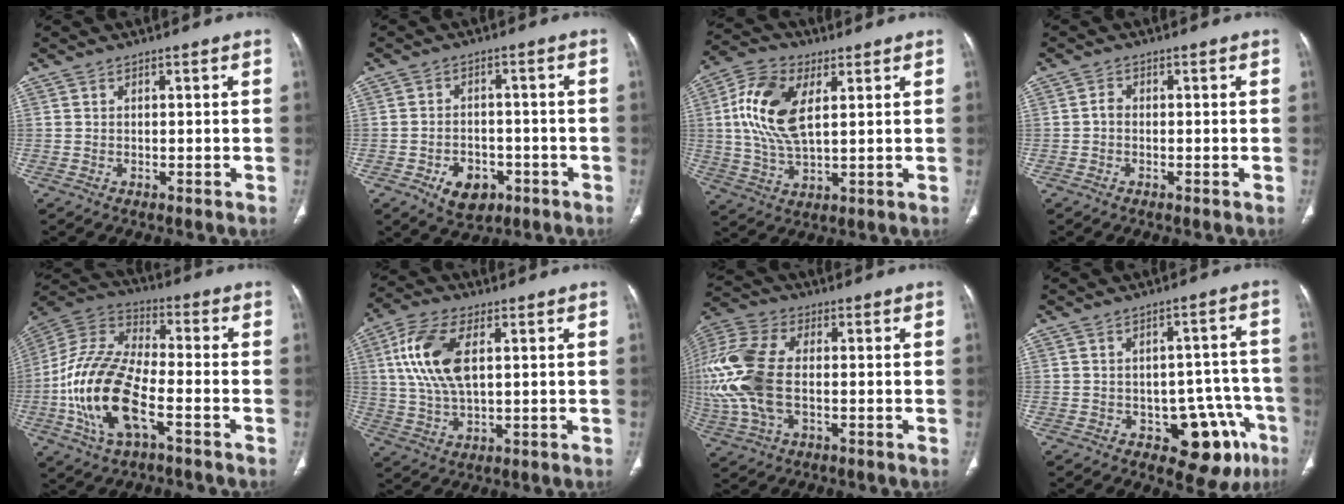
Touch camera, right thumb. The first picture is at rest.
{"total": 7.4, "force": [-3.4, 5.2, 3.9], "torque": [-0.041, 0.023, -0.045]}
{"total": 13.5, "force": [3.2, 7.1, 11.1], "torque": [-0.226, 0.001, 0.061]}
{"total": 1.4, "force": [-0.4, 1.0, 0.9], "torque": [-0.013, 0.004, -0.012]}
{"total": 18.3, "force": [-5.7, 8.2, 15.4], "torque": [-0.315, 0.027, -0.109]}
{"total": 12.5, "force": [3.1, 6.2, 10.5], "torque": [-0.223, 0.002, 0.060]}
{"total": 17.7, "force": [-0.7, 10.0, 14.6], "torque": [-0.358, 0.006, -0.011]}
{"total": 12.4, "force": [-5.8, 7.3, 8.2], "torque": [-0.051, 0.039, -0.067]}